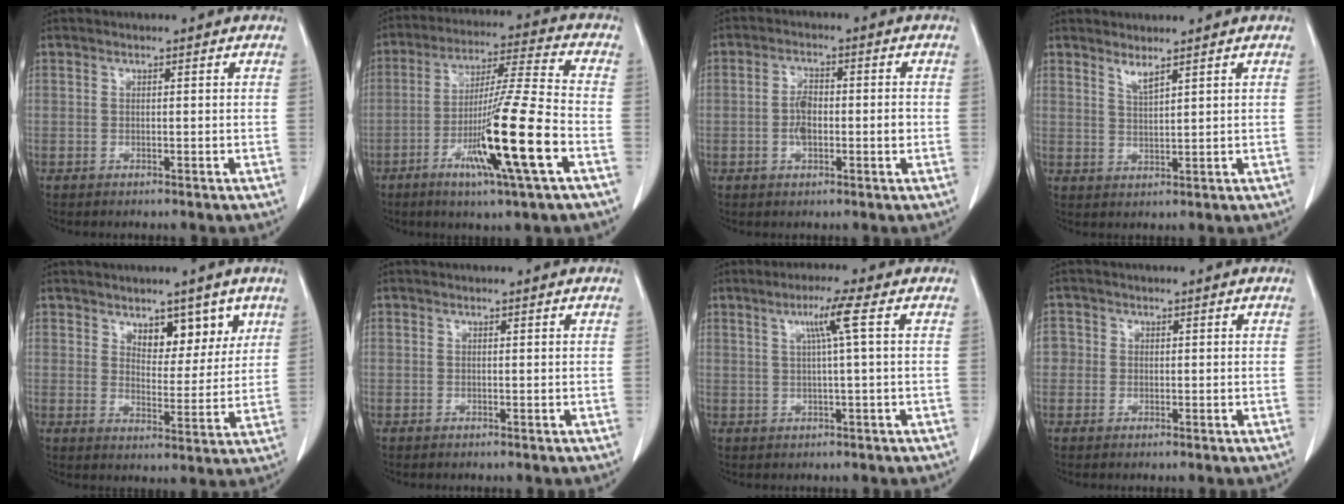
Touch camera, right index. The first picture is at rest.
{"total": 15.9, "force": [-5.8, -0.7, 14.8], "torque": [-0.273, -0.018, -0.105]}
{"total": 4.9, "force": [-0.7, 2.1, 4.3], "torque": [-0.090, 0.007, -0.013]}
{"total": 2.1, "force": [1.8, -0.1, 1.2], "torque": [-0.025, -0.012, 0.039]}
{"total": 6.8, "force": [4.2, 3.5, 4.1], "torque": [-0.044, -0.002, 0.065]}
{"total": 0.0}
{"total": 4.5, "force": [1.4, -1.1, 4.2], "torque": [-0.080, 0.004, 0.026]}
{"total": 2.3, "force": [0.0, 2.3, 0.4], "torque": [0.006, 0.004, -0.003]}